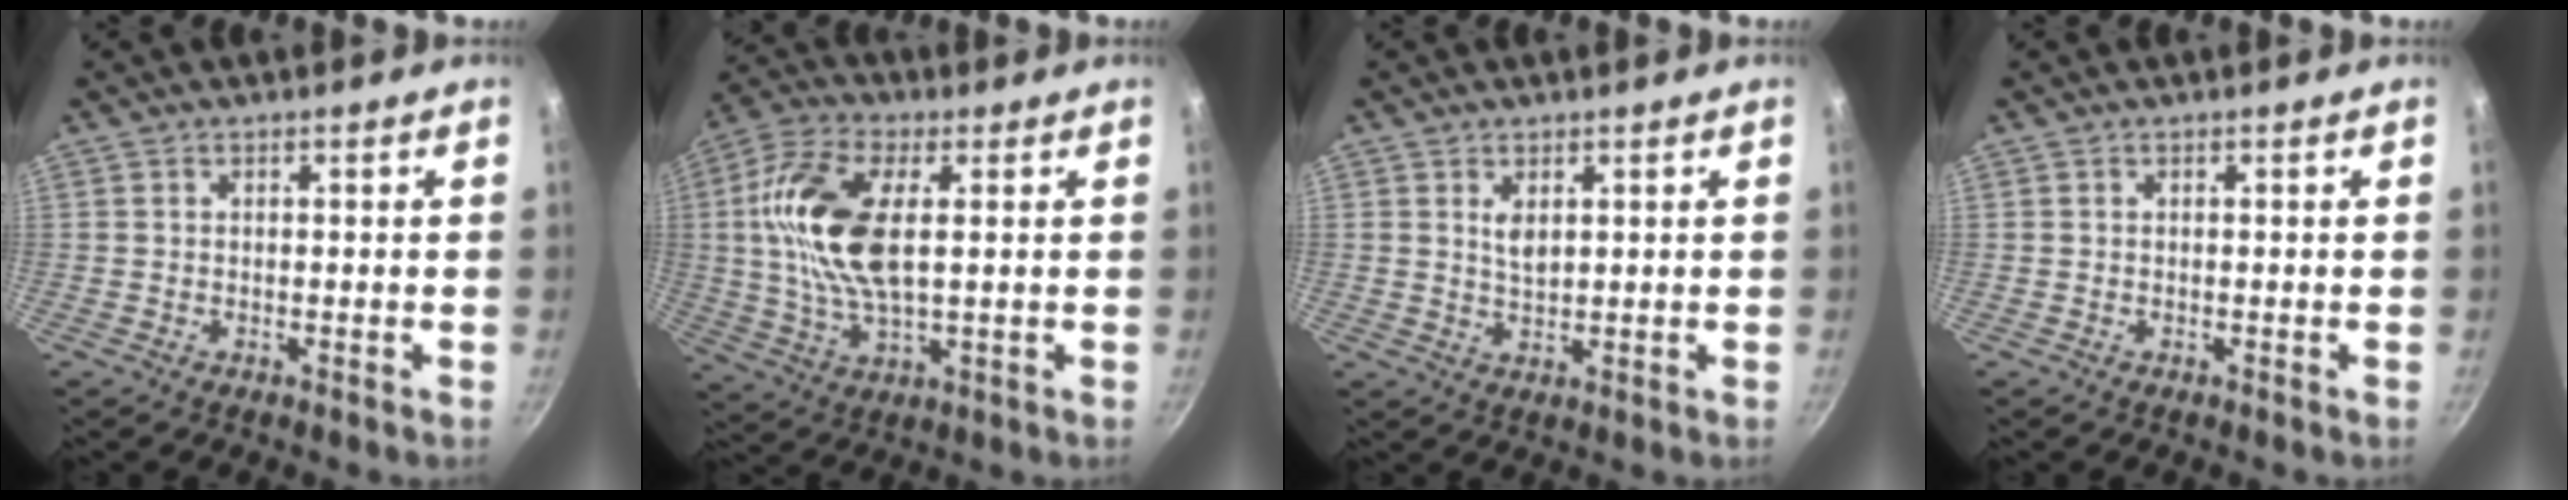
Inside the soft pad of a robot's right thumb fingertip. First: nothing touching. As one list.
[{"total": 15.8, "force": [2.4, 7.6, 13.6], "torque": [-0.268, 0.007, 0.039]}, {"total": 3.0, "force": [1.2, 1.6, 2.3], "torque": [-0.039, -0.009, 0.025]}, {"total": 0.0}]